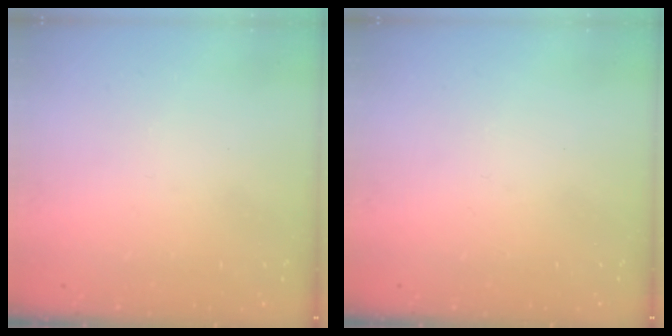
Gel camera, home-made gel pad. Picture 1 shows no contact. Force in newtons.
{"total": 0.0}